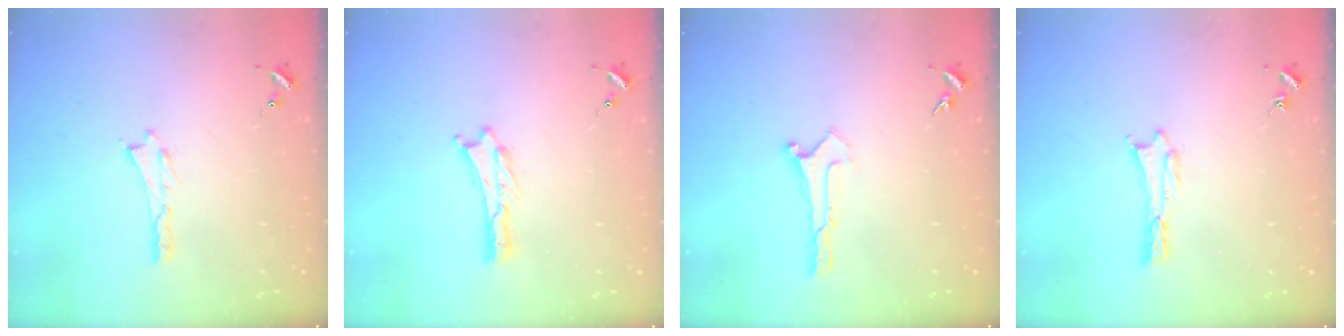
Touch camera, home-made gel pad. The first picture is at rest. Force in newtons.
{"total": 0.0}
{"total": 0.0}
{"total": 0.7, "press": 0.7, "slide": 0.1}